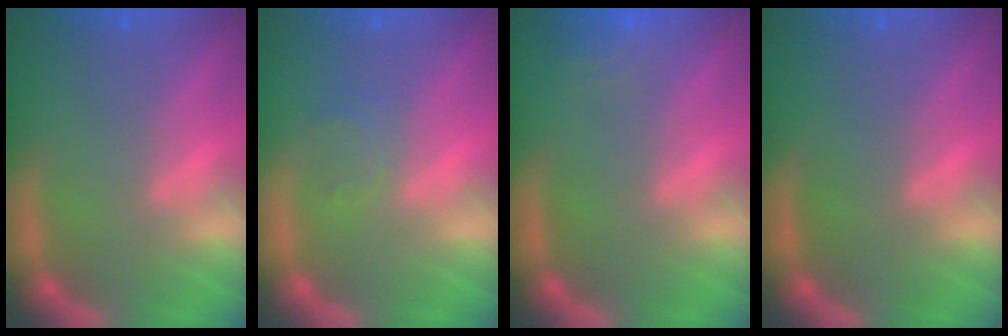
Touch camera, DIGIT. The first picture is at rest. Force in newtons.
{"total": 1.5}
{"total": 3.0}
{"total": 0.0}